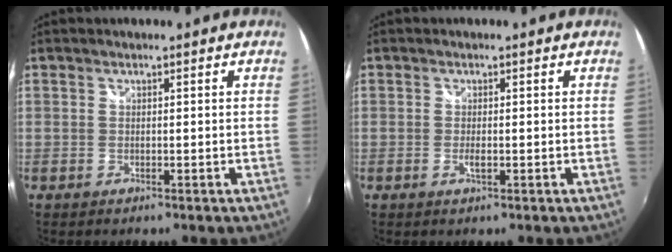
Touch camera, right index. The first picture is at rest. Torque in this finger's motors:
{"motor_torque": [0.00, 0.00, 0.01, 0.00]}